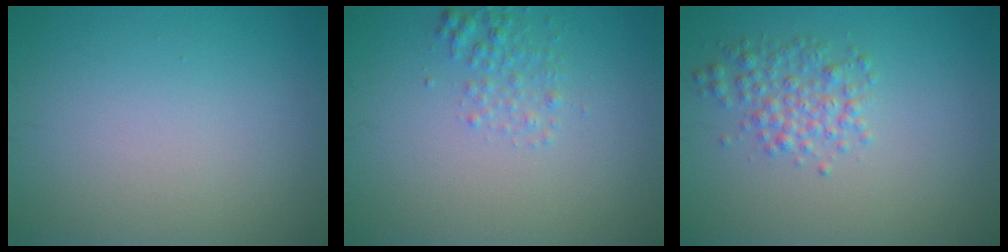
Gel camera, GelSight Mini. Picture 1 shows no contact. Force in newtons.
{"total": 1.7, "press": 1.7, "slide": 0.1}
{"total": 2.6, "press": 2.6, "slide": 0.0}